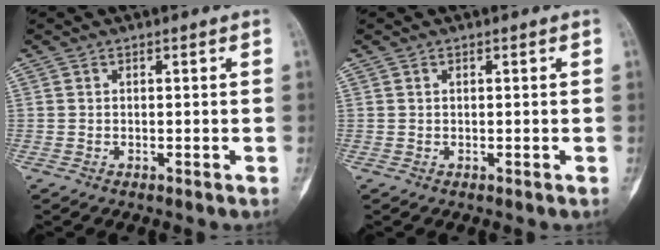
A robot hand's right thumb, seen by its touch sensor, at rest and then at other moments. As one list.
[{"total": 0.0}]